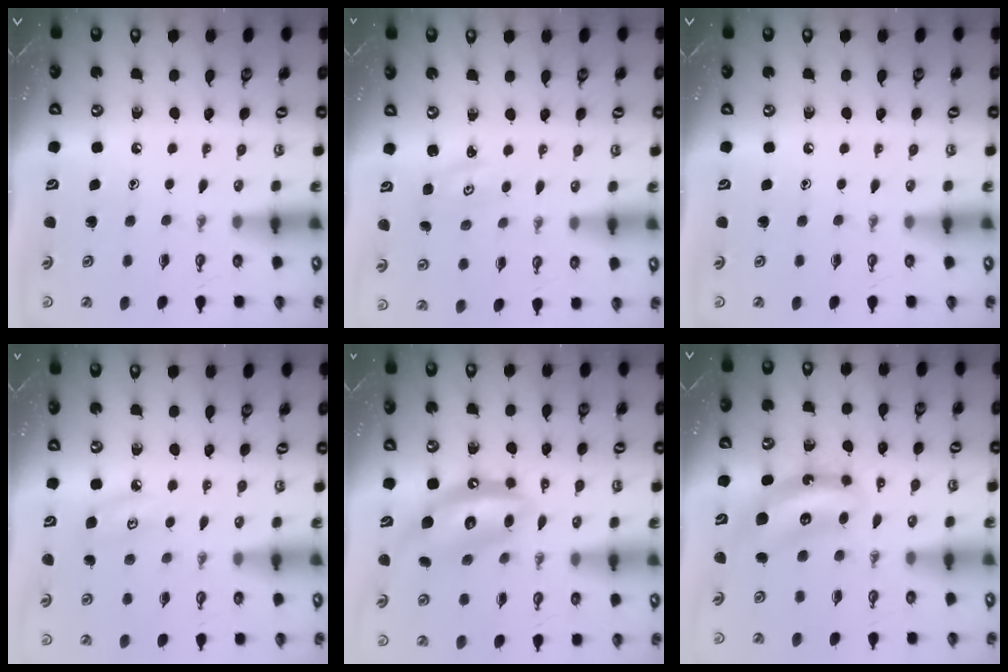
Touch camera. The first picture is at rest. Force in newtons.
{"total": 2.3, "press": 2.3, "slide": 0.3}
{"total": 0.0}
{"total": 6.1, "press": 6.0, "slide": 0.6}
{"total": 12.0, "press": 12.0, "slide": 1.2}
{"total": 6.8, "press": 6.8, "slide": 0.2}